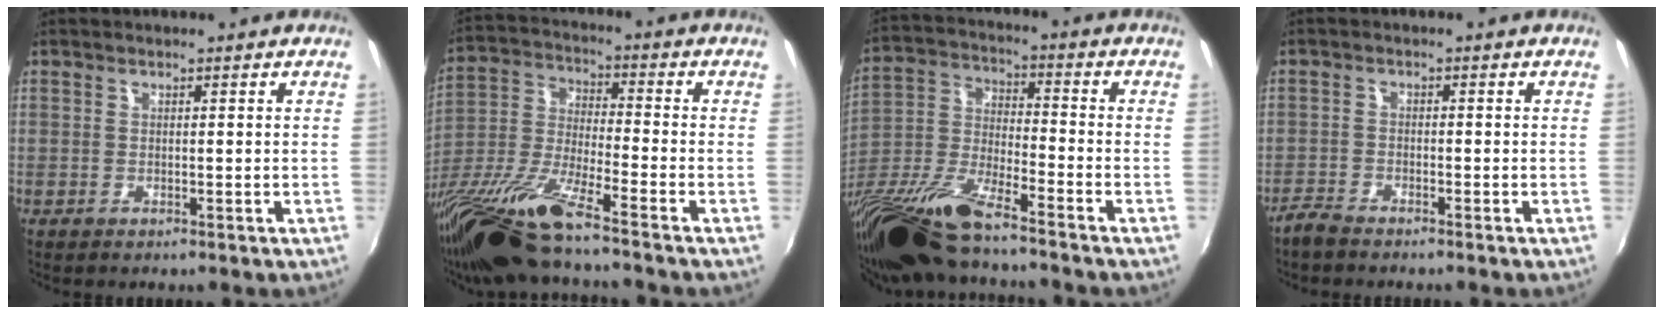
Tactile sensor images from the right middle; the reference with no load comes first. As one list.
[{"total": 15.6, "force": [-12.6, -0.2, 9.2], "torque": [-0.184, -0.035, -0.248]}, {"total": 17.7, "force": [-13.7, 2.7, 11.0], "torque": [-0.230, -0.041, -0.270]}, {"total": 2.8, "force": [-2.6, 0.5, 0.9], "torque": [-0.033, -0.006, -0.054]}]